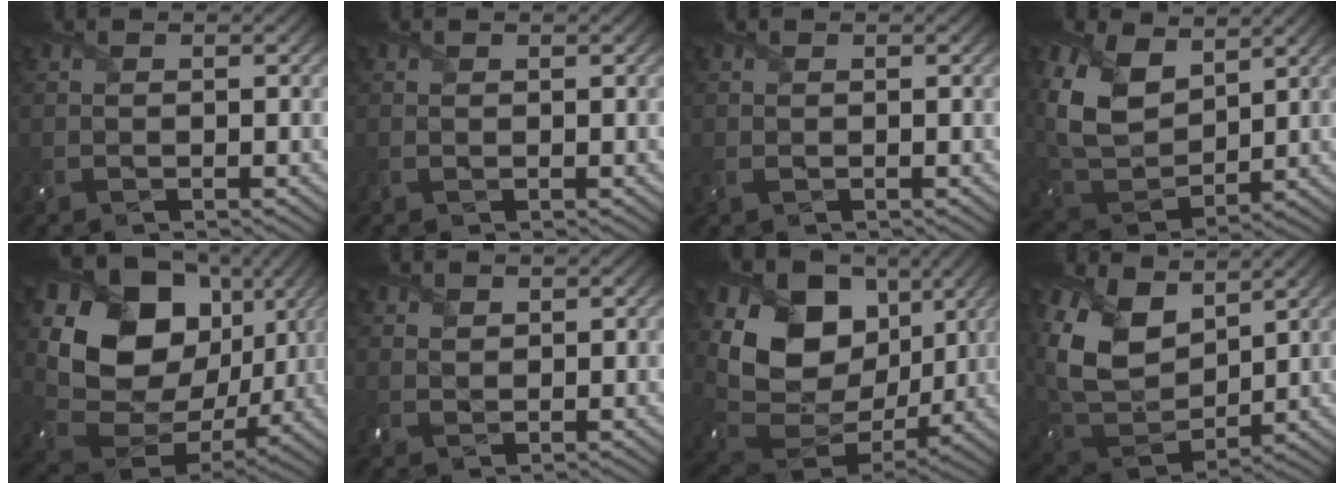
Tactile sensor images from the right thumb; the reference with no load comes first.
{"total": 0.0}
{"total": 1.2, "force": [-0.2, 0.8, 0.8], "torque": [-0.029, -0.003, -0.004]}
{"total": 11.6, "force": [5.0, 7.1, 7.7], "torque": [-0.209, 0.007, 0.097]}
{"total": 18.0, "force": [5.3, 13.9, 10.1], "torque": [-0.236, 0.001, 0.115]}
{"total": 1.8, "force": [1.3, 1.0, 0.6], "torque": [-0.019, -0.002, 0.028]}
{"total": 16.5, "force": [5.7, 12.0, 9.7], "torque": [-0.216, 0.015, 0.111]}
{"total": 14.1, "force": [6.5, 8.9, 8.7], "torque": [-0.236, 0.014, 0.126]}